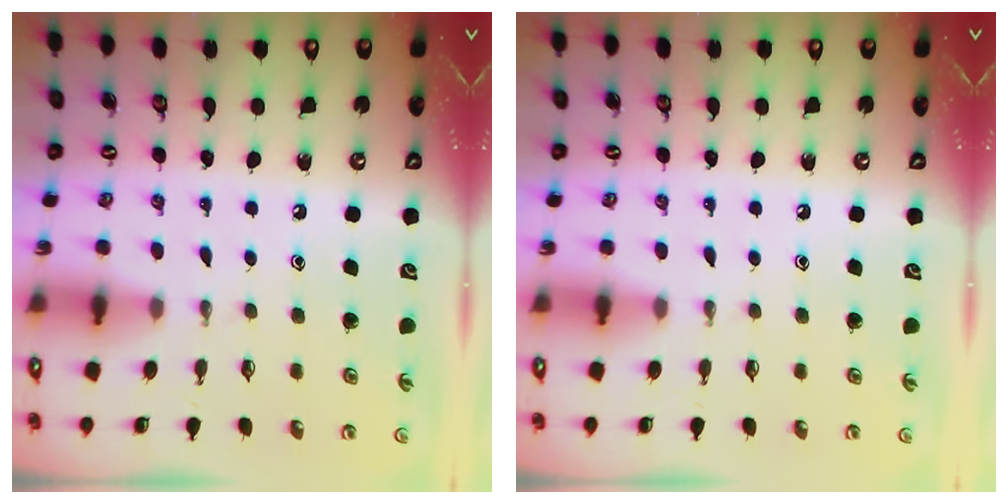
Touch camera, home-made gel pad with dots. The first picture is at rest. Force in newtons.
{"total": 0.0}